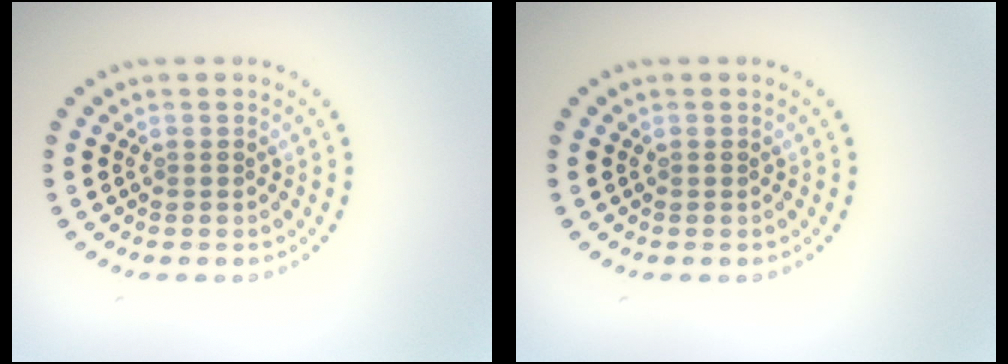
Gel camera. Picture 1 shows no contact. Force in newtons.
{"total": 0.0}